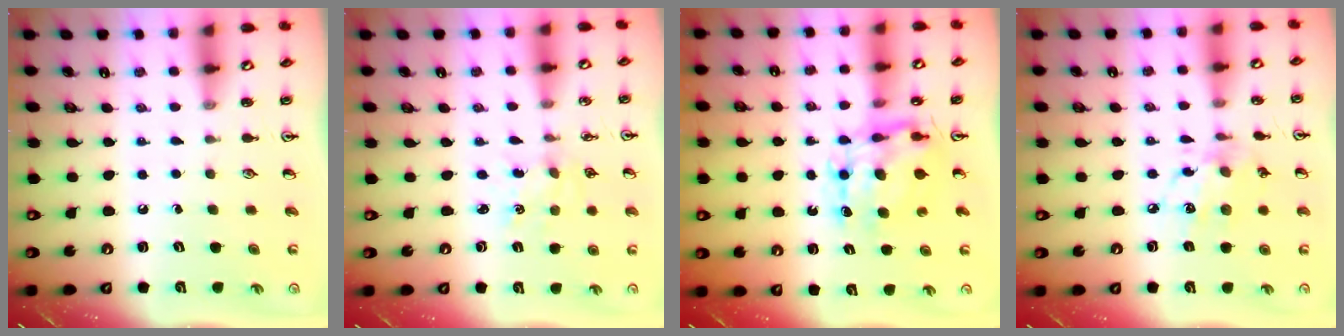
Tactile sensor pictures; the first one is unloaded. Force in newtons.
{"total": 2.2, "press": 2.2, "slide": 0.3}
{"total": 8.7, "press": 8.7, "slide": 0.6}
{"total": 9.7, "press": 9.7, "slide": 0.7}